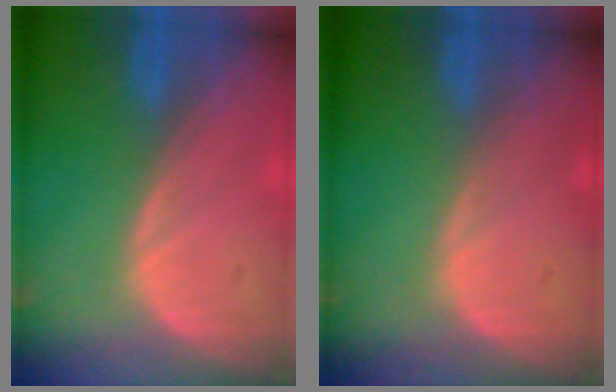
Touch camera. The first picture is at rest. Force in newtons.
{"total": 0.0}